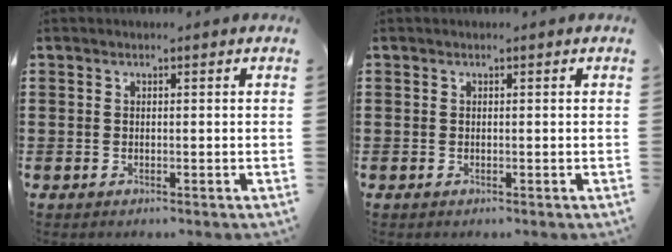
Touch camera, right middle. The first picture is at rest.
{"total": 0.0}